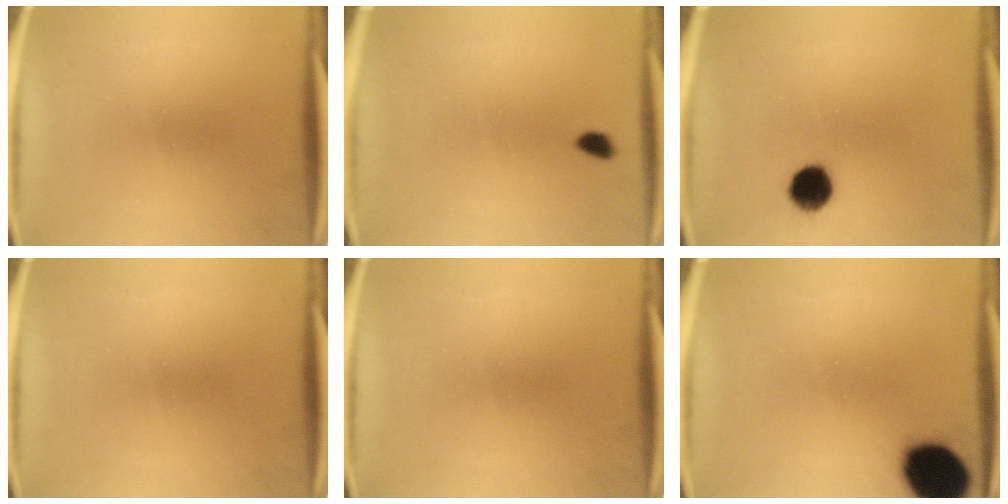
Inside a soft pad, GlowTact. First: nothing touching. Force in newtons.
{"total": 1.7}
{"total": 7.0}
{"total": 0.0}
{"total": 0.0}
{"total": 16.4}